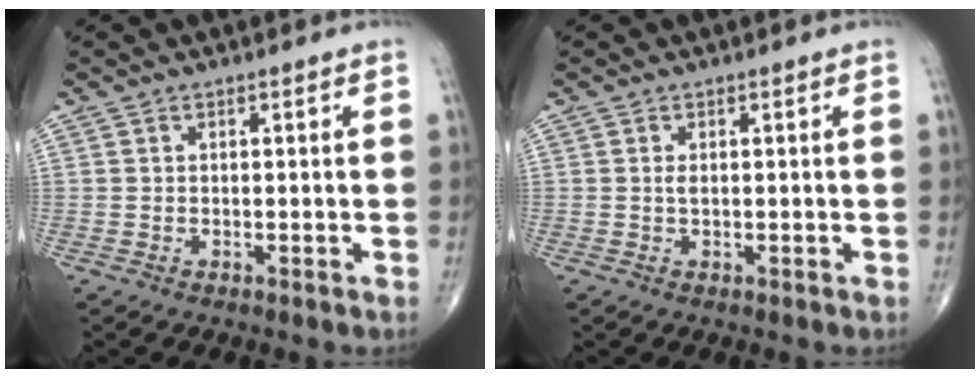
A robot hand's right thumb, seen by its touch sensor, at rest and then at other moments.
{"total": 0.7, "force": [0.1, 0.2, 0.7], "torque": [-0.014, -0.001, 0.001]}